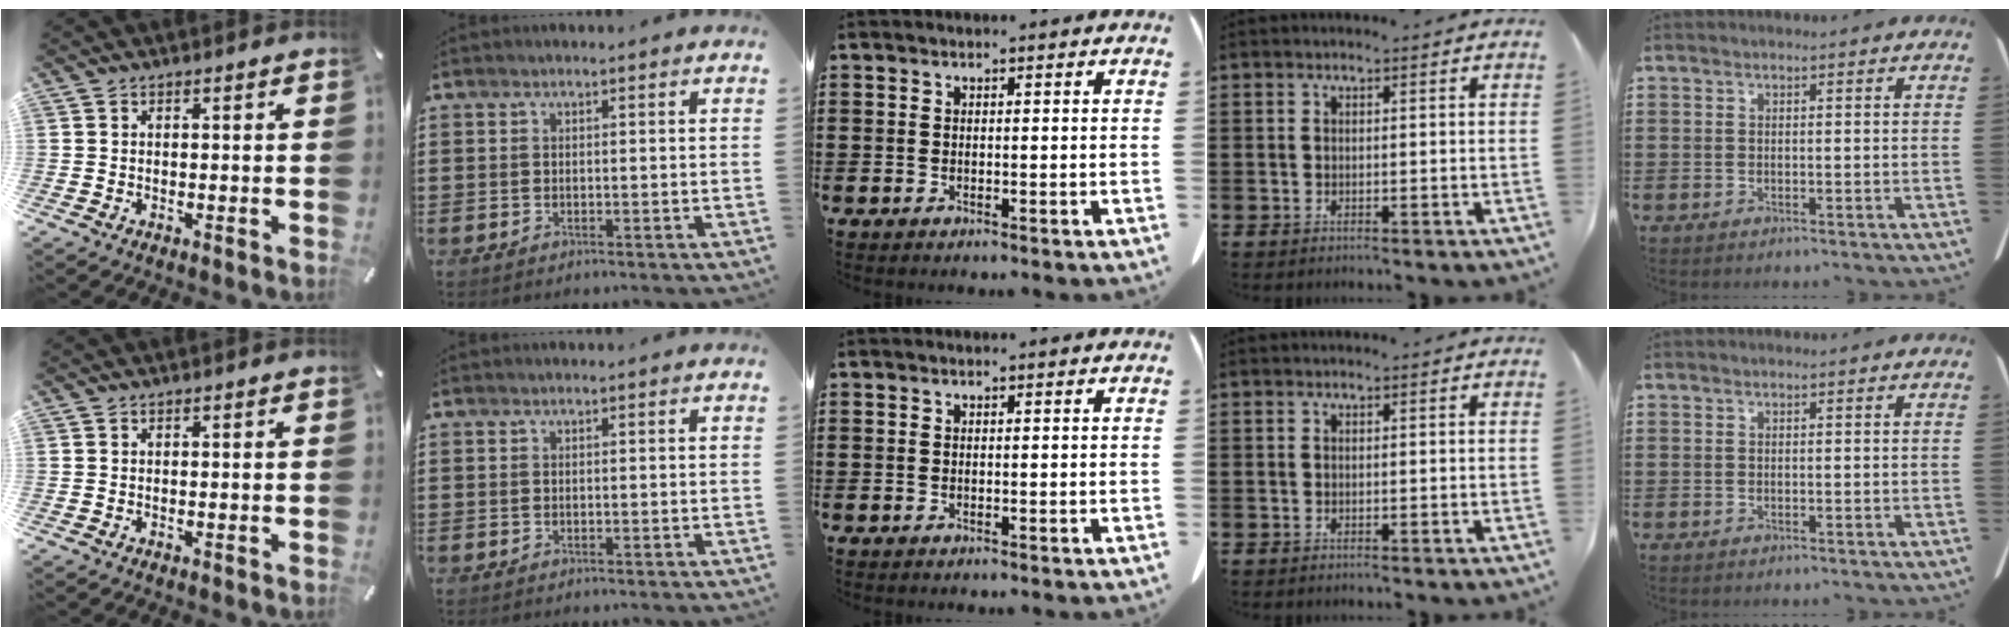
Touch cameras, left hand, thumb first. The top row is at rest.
{}